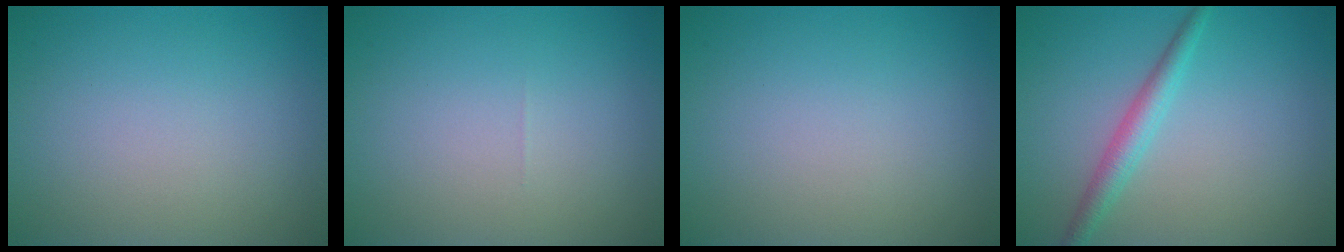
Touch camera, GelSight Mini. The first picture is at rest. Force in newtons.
{"total": 0.0}
{"total": 0.0}
{"total": 2.4, "press": 2.4, "slide": 0.1}